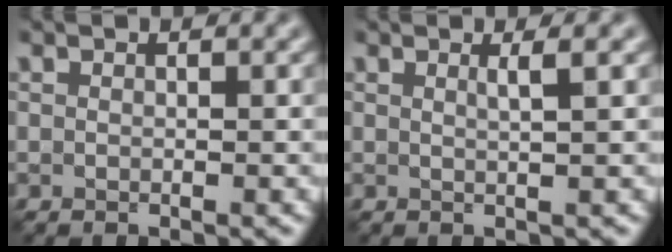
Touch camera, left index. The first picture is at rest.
{"total": 1.6, "force": [0.5, 0.5, 1.5], "torque": [-0.013, 0.003, 0.003]}